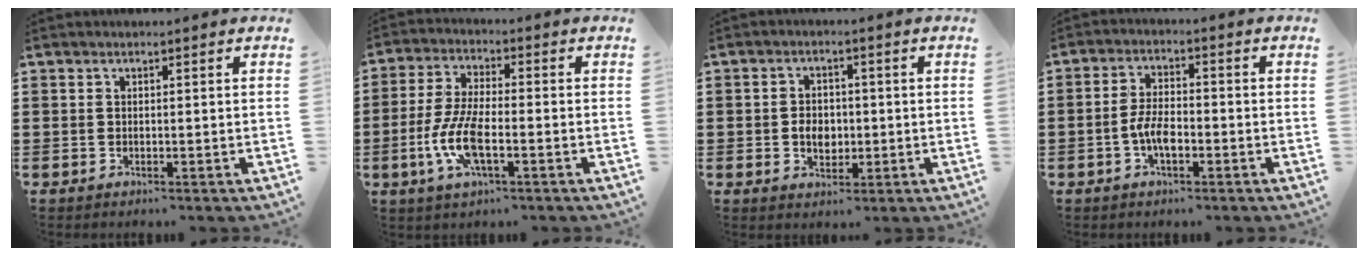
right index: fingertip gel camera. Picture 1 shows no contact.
{"total": 8.4, "force": [-2.8, 2.8, 7.4], "torque": [-0.169, -0.014, -0.056]}
{"total": 3.9, "force": [-0.5, 2.9, 2.5], "torque": [-0.045, 0.005, -0.013]}
{"total": 4.7, "force": [-1.7, 2.0, 3.9], "torque": [-0.094, -0.003, -0.039]}